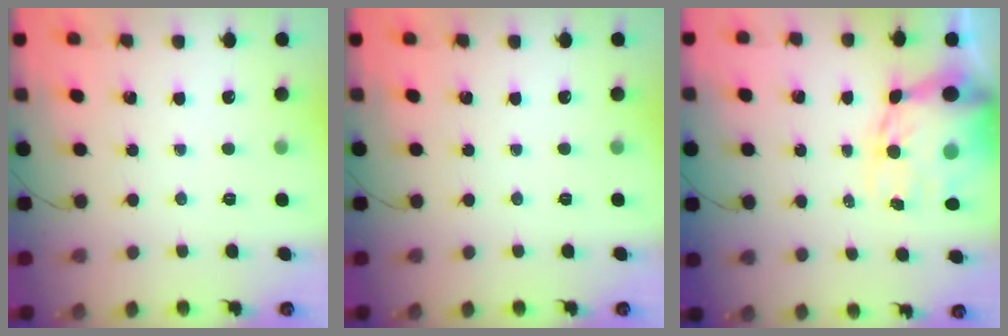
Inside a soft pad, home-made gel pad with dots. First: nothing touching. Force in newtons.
{"total": 0.0}
{"total": 13.6, "press": 13.0, "slide": 3.9}